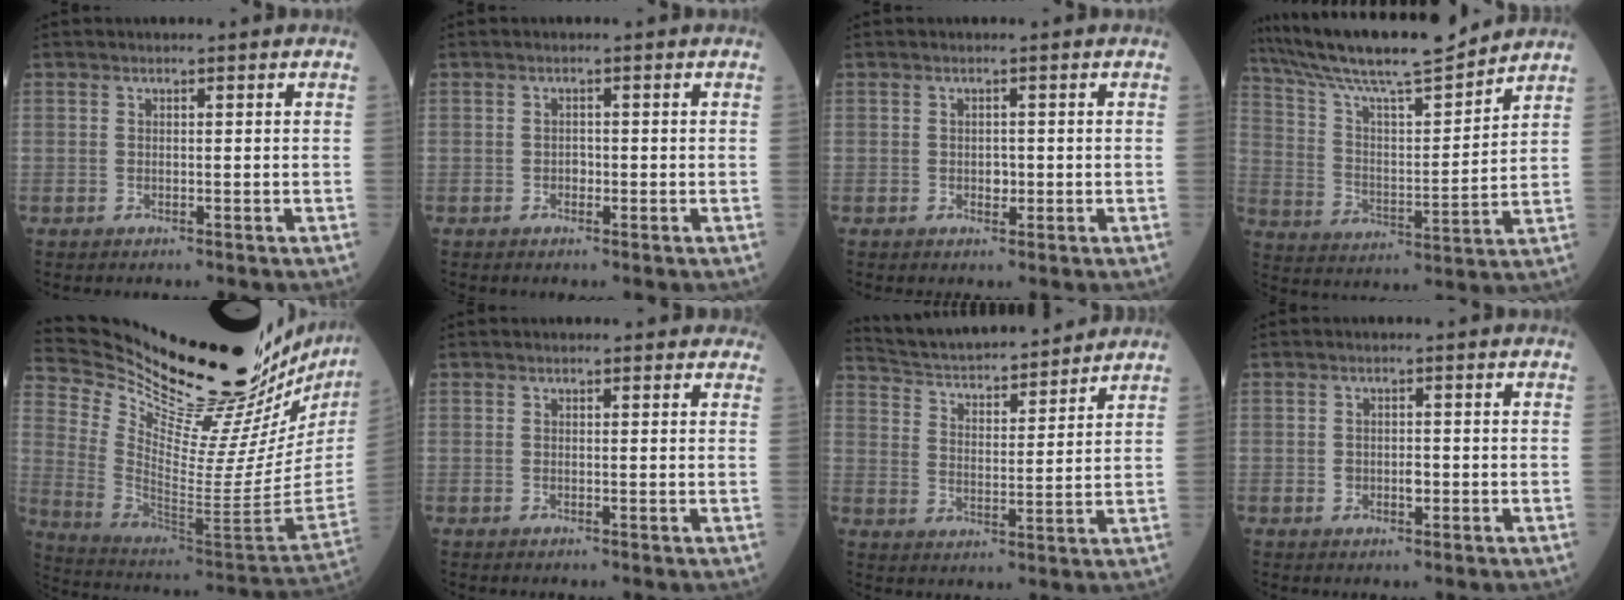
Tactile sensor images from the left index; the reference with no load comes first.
{"total": 1.0, "force": [-0.6, 0.6, 0.4], "torque": [-0.005, 0.000, -0.013]}
{"total": 1.3, "force": [-0.5, 0.9, 0.8], "torque": [-0.012, -0.002, -0.006]}
{"total": 17.0, "force": [15.2, 1.0, 7.4], "torque": [-0.142, 0.003, 0.261]}
{"total": 34.1, "force": [30.1, 2.1, 15.8], "torque": [-0.261, -0.155, 0.420]}
{"total": 3.5, "force": [3.0, 1.4, 1.0], "torque": [-0.002, 0.005, 0.019]}
{"total": 16.5, "force": [15.4, 2.3, 5.6], "torque": [-0.098, 0.013, 0.243]}
{"total": 1.9, "force": [-0.6, 1.2, 1.3], "torque": [-0.020, -0.001, -0.008]}